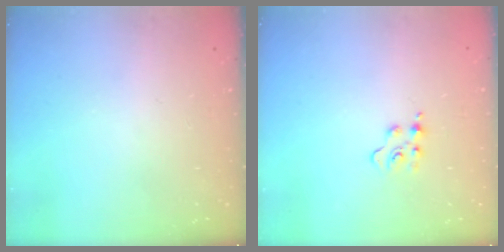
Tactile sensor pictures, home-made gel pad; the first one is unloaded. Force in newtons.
{"total": 4.4, "press": 4.3, "slide": 0.4}